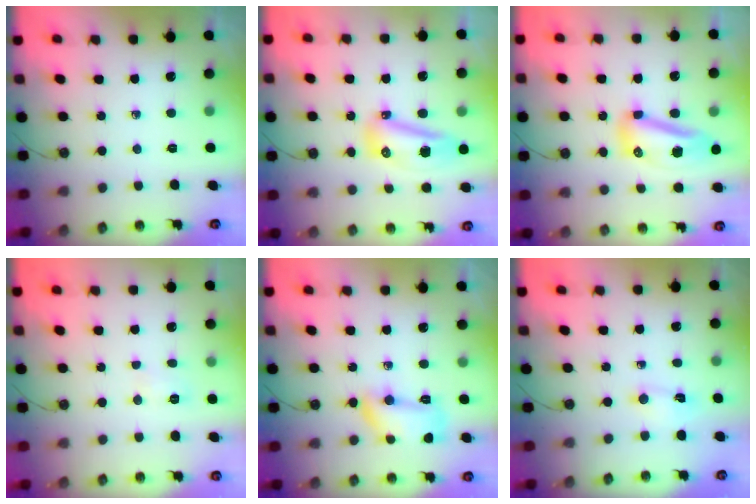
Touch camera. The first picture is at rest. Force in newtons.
{"total": 16.8, "press": 13.2, "slide": 10.4}
{"total": 18.9, "press": 16.1, "slide": 9.9}
{"total": 3.5, "press": 3.4, "slide": 1.0}
{"total": 11.2, "press": 10.3, "slide": 4.5}
{"total": 2.6, "press": 1.5, "slide": 2.2}